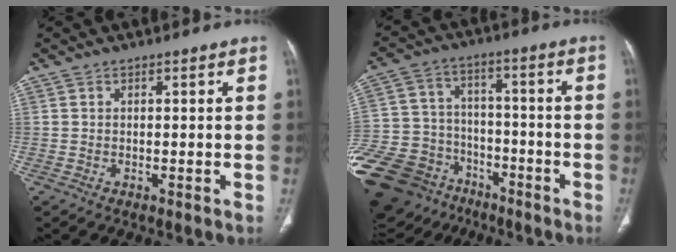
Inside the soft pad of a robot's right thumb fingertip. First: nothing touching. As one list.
[{"total": 27.1, "force": [-15.5, 18.7, 12.1], "torque": [-0.315, 0.051, -0.256]}]